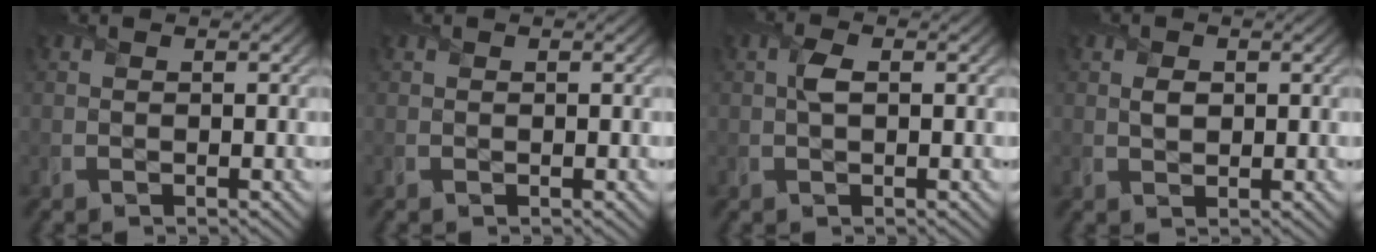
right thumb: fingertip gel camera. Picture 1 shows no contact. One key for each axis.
{"total": 0.0}
{"total": 1.9, "fx": 0.3, "fy": 0.7, "fz": 1.7, "tx": -0.040, "ty": 0.008, "tz": 0.003}
{"total": 1.5, "fx": 0.3, "fy": 1.0, "fz": 1.2, "tx": -0.029, "ty": 0.000, "tz": 0.003}